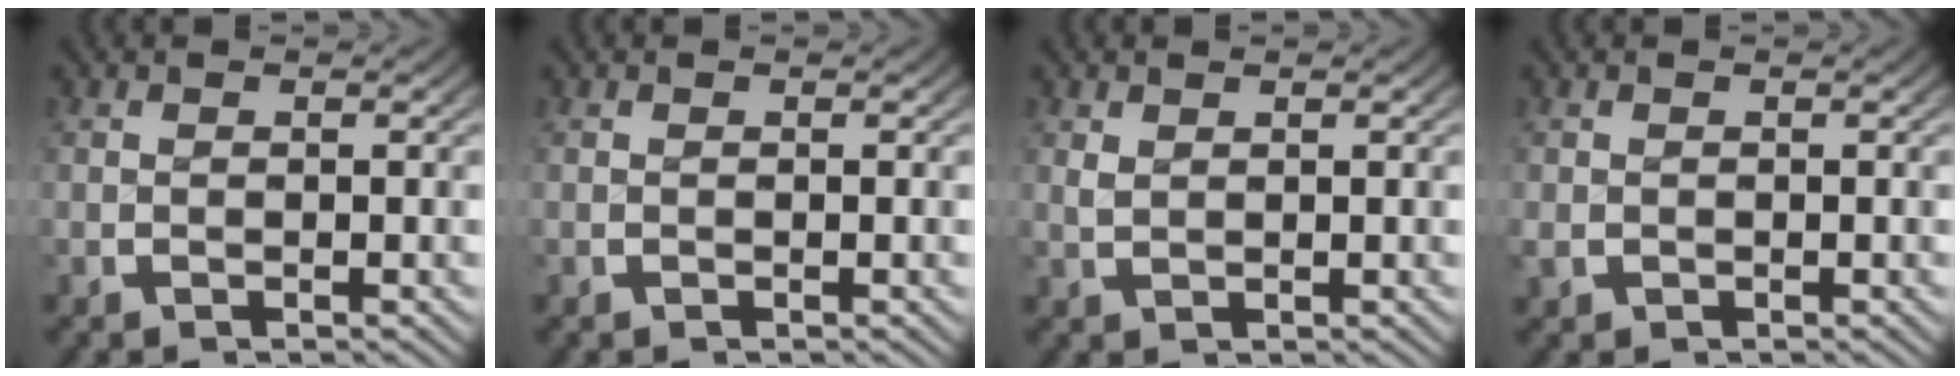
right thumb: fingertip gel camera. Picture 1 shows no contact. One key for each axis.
{"total": 0.0}
{"total": 0.6, "fx": 0.6, "fy": 0.1, "fz": 0.0, "tx": 0.003, "ty": -0.003, "tz": 0.016}
{"total": 0.8, "fx": -0.2, "fy": 0.7, "fz": 0.0, "tx": -0.006, "ty": -0.006, "tz": 0.000}